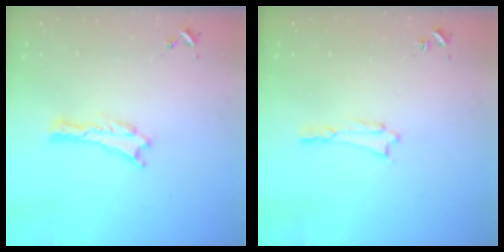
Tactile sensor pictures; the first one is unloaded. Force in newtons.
{"total": 0.8, "press": 0.8, "slide": 0.1}